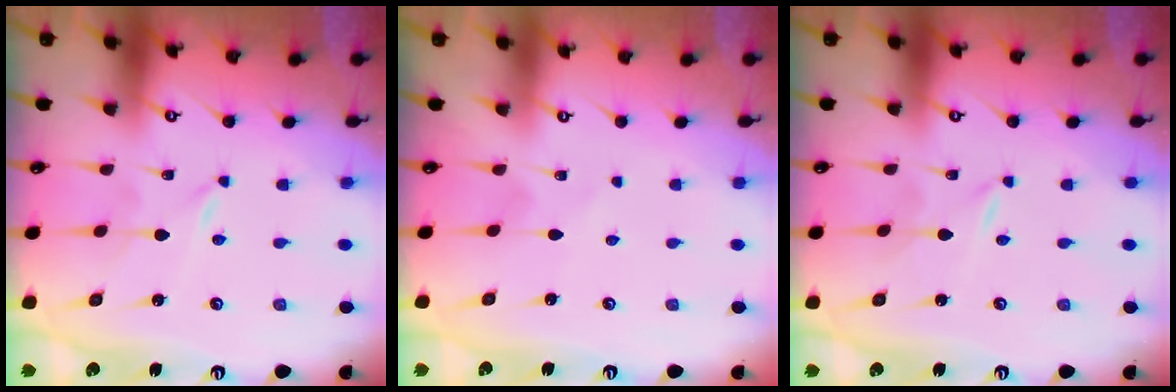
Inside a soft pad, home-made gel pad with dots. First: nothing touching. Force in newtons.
{"total": 2.3, "press": 2.3, "slide": 0.1}
{"total": 0.0}